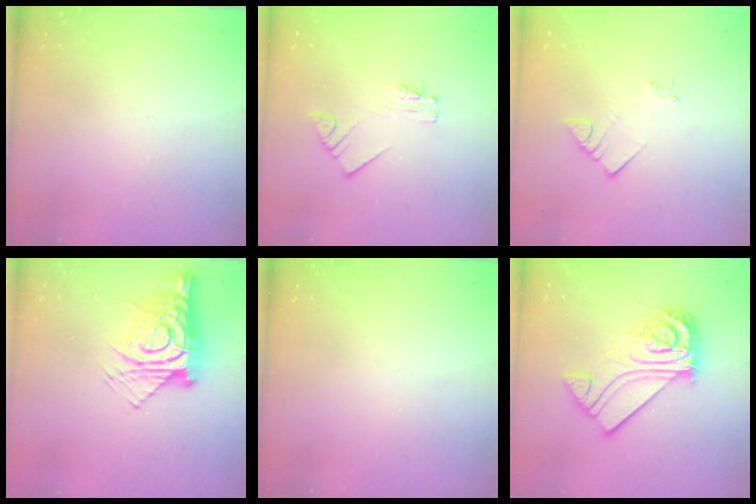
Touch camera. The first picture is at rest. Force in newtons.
{"total": 2.0, "press": 2.0, "slide": 0.3}
{"total": 3.2, "press": 3.2, "slide": 0.4}
{"total": 12.2, "press": 12.1, "slide": 1.4}
{"total": 0.0}
{"total": 15.9, "press": 15.8, "slide": 0.7}